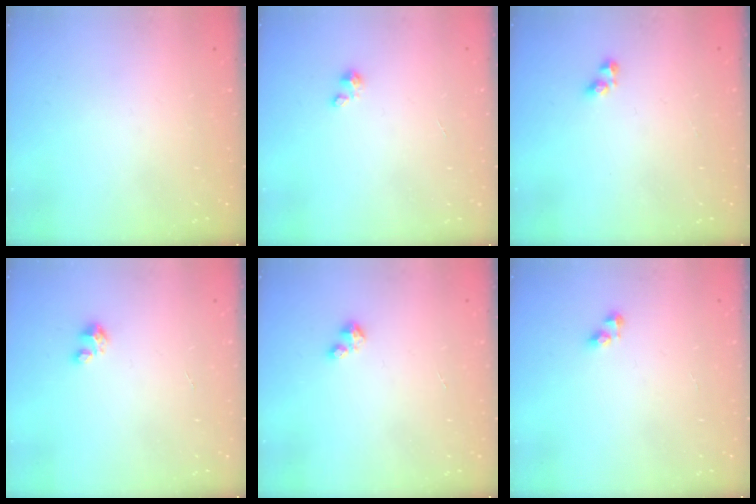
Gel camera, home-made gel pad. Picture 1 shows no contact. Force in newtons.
{"total": 0.8, "press": 0.7, "slide": 0.3}
{"total": 2.9, "press": 2.9, "slide": 0.4}
{"total": 1.8, "press": 1.8, "slide": 0.1}
{"total": 1.7, "press": 1.7, "slide": 0.2}
{"total": 3.1, "press": 3.1, "slide": 0.4}